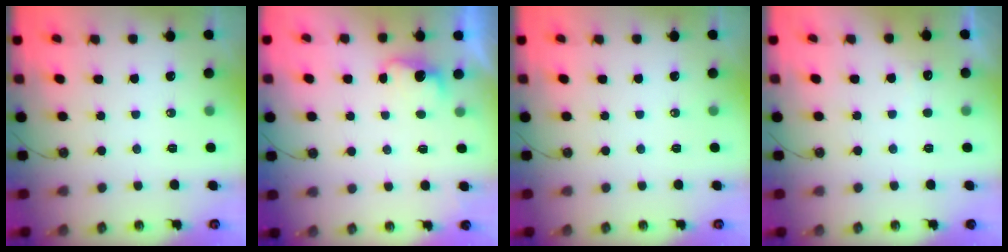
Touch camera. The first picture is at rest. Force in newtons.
{"total": 2.8, "press": 2.6, "slide": 1.0}
{"total": 0.0}
{"total": 3.9, "press": 3.8, "slide": 1.1}